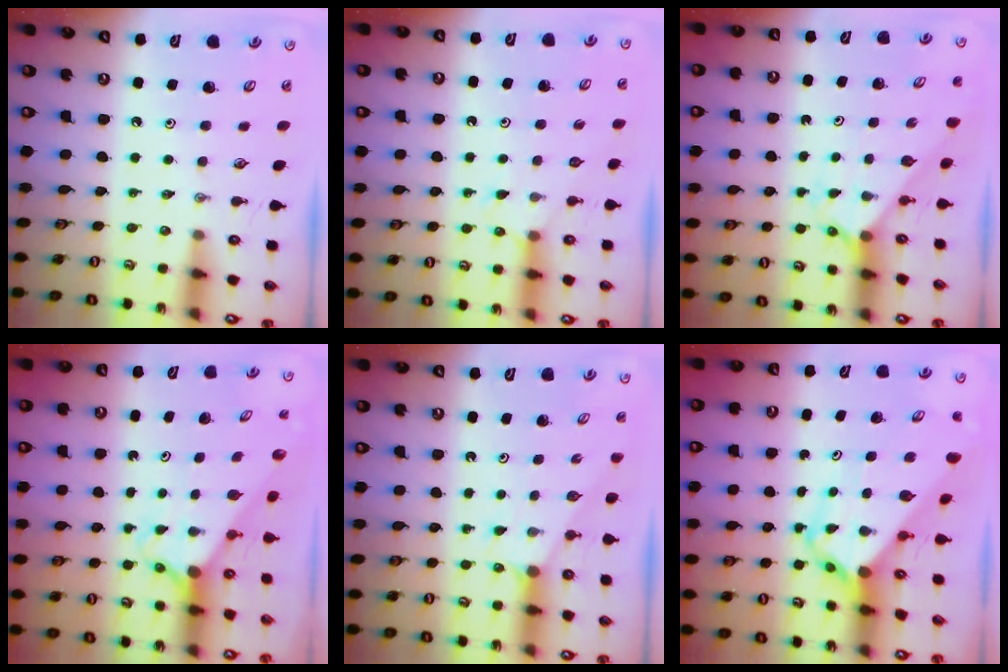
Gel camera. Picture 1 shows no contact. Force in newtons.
{"total": 4.5, "press": 4.4, "slide": 0.6}
{"total": 2.3, "press": 2.3, "slide": 0.1}
{"total": 2.2, "press": 2.2, "slide": 0.2}
{"total": 1.2, "press": 1.2, "slide": 0.2}
{"total": 5.1, "press": 5.1, "slide": 0.4}